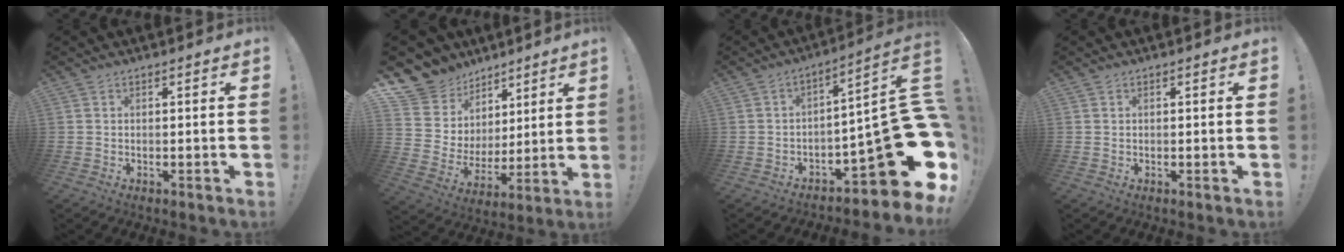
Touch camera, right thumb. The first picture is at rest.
{"total": 12.0, "force": [8.0, 8.8, 1.4], "torque": [-0.042, -0.069, 0.175]}
{"total": 19.5, "force": [-5.1, 6.3, 17.8], "torque": [-0.231, 0.004, -0.076]}
{"total": 0.0}